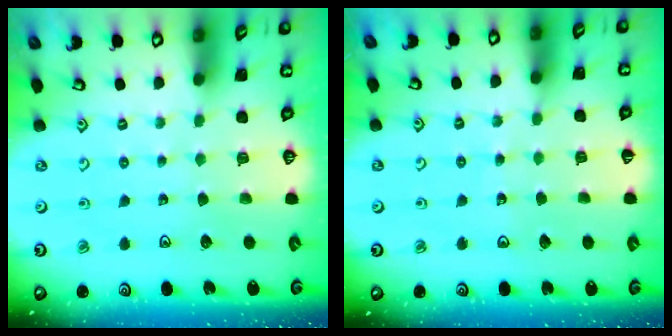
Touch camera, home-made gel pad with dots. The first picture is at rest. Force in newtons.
{"total": 3.4, "press": 3.4, "slide": 0.3}